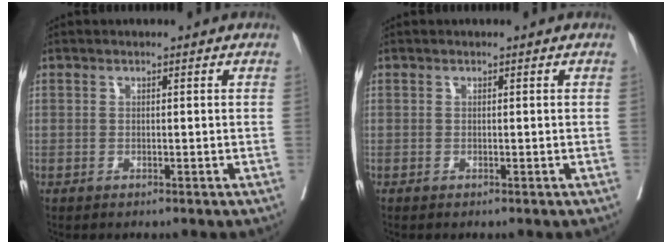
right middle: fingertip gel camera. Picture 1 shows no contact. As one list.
[{"total": 0.0}]